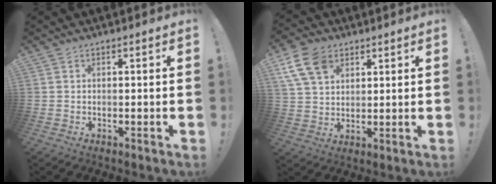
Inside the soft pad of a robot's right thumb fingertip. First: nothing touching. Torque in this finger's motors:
{"motor_torque": [-0.05, 0.24, 0.18, 0.08, 0.26]}